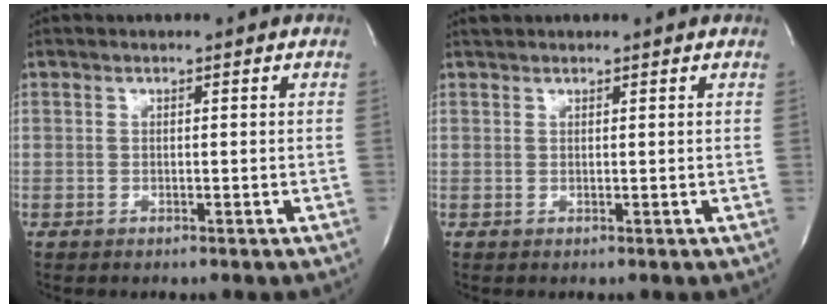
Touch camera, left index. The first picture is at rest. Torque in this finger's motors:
{"motor_torque": [-0.31, -0.82, -0.19, -0.09]}